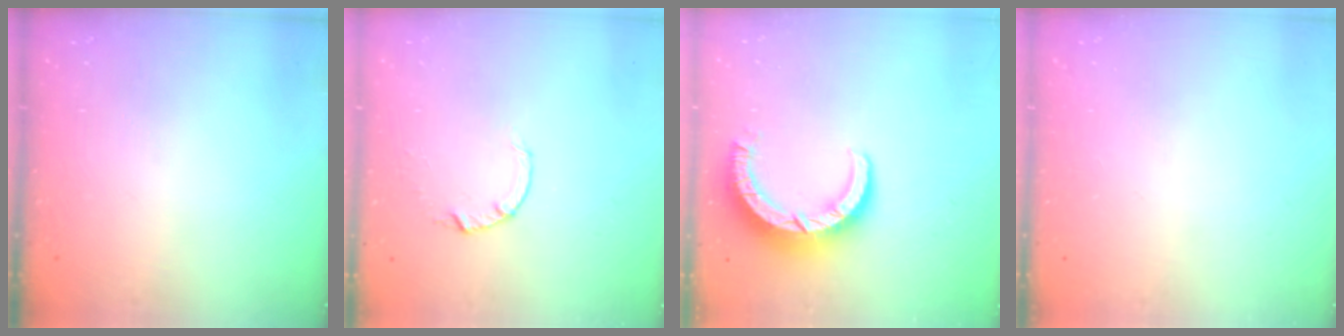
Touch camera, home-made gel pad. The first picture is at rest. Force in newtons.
{"total": 2.6, "press": 2.6, "slide": 0.4}
{"total": 9.0, "press": 9.0, "slide": 1.0}
{"total": 0.0}